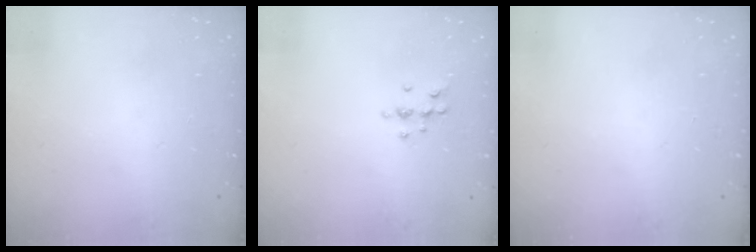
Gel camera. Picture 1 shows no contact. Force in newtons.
{"total": 4.9, "press": 4.8, "slide": 0.7}
{"total": 0.0}